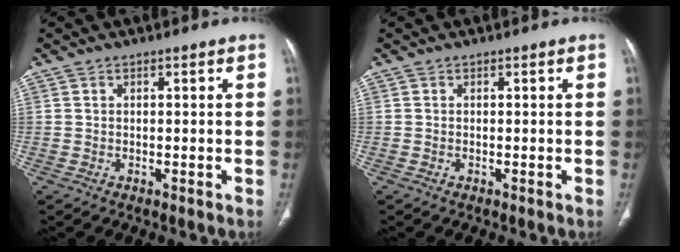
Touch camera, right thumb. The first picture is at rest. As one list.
[{"total": 0.0}]